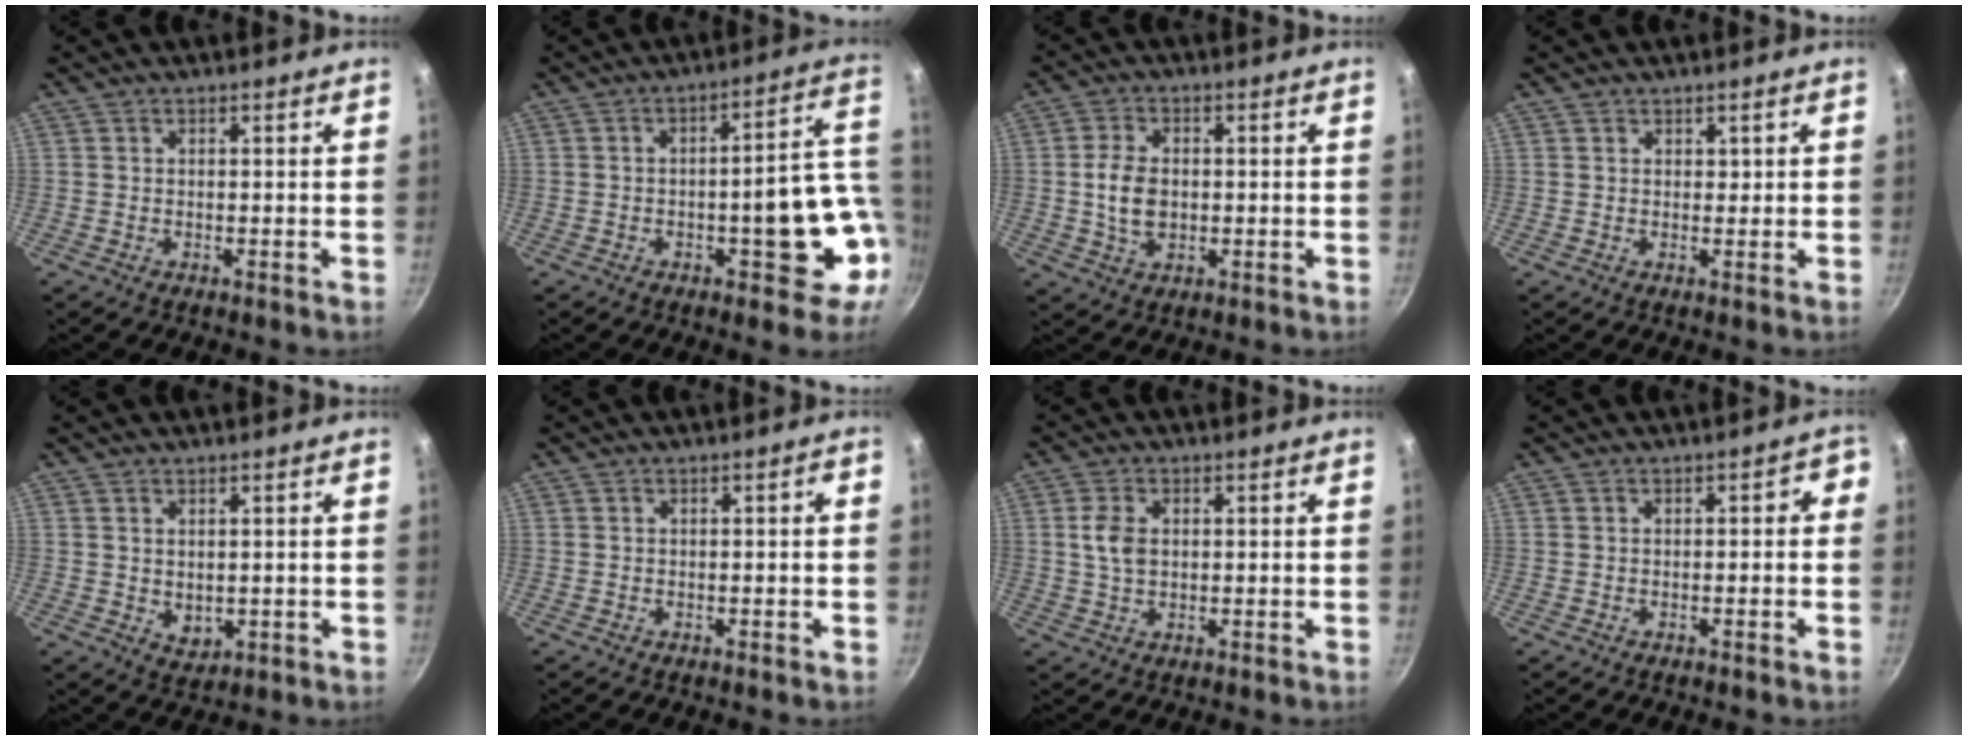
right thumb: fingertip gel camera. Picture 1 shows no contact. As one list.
[{"total": 13.7, "force": [-2.4, 5.3, 12.4], "torque": [-0.114, 0.028, -0.025]}, {"total": 6.8, "force": [-0.2, 4.4, 5.1], "torque": [-0.090, 0.004, -0.004]}, {"total": 0.9, "force": [0.6, 0.6, 0.1], "torque": [0.001, -0.003, 0.011]}, {"total": 3.0, "force": [0.4, 2.3, 1.9], "torque": [-0.024, -0.010, 0.016]}, {"total": 1.4, "force": [-0.4, 0.3, 1.4], "torque": [-0.021, 0.008, 0.000]}, {"total": 4.6, "force": [0.7, 3.1, 3.4], "torque": [-0.062, 0.003, 0.013]}, {"total": 2.5, "force": [-0.7, 1.4, 2.0], "torque": [-0.008, 0.030, -0.005]}]